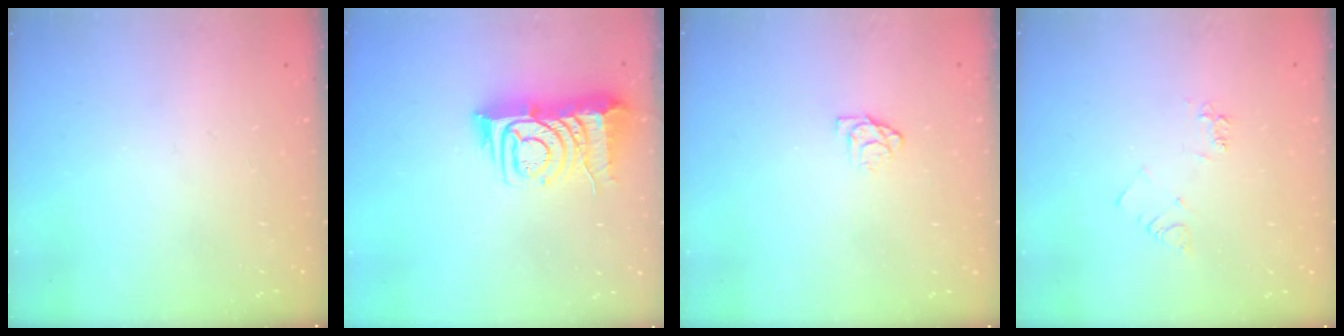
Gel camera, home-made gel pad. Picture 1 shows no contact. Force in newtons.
{"total": 9.5, "press": 9.4, "slide": 1.2}
{"total": 4.5, "press": 4.5, "slide": 0.3}
{"total": 4.6, "press": 4.6, "slide": 0.5}